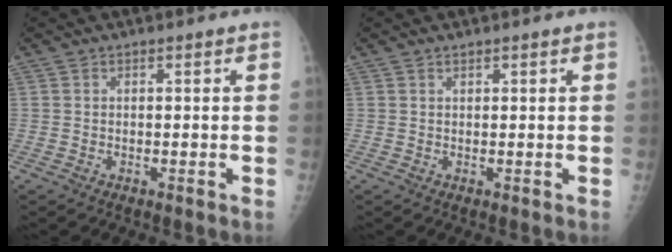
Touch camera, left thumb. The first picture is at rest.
{"total": 0.6, "force": [0.4, 0.3, 0.2], "torque": [-0.002, -0.002, 0.006]}